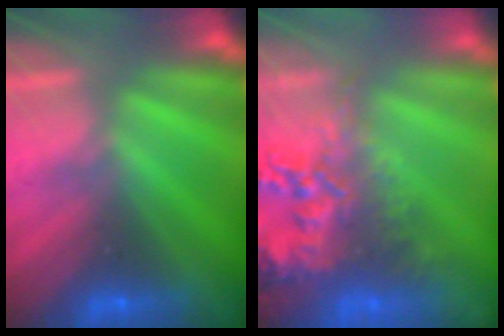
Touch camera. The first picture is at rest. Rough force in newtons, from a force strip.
{"total": 7.7}